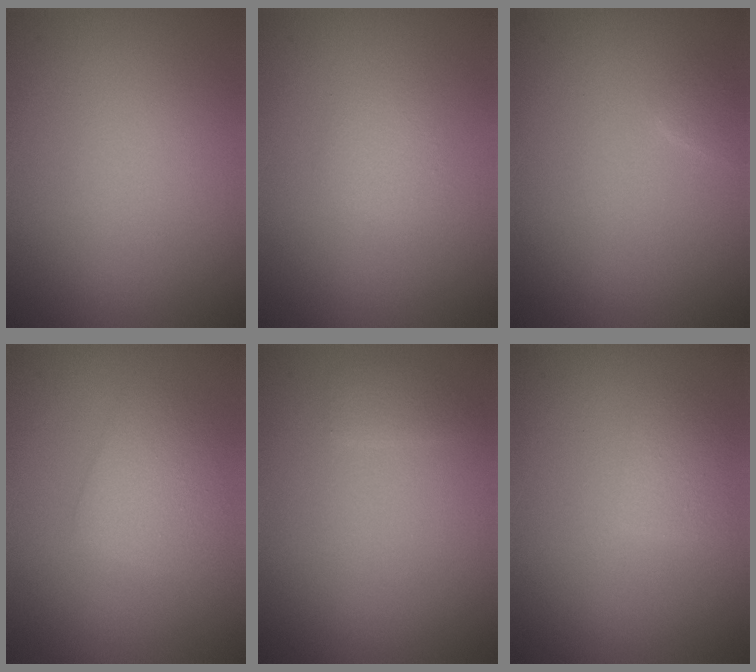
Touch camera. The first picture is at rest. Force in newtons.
{"total": 1.0, "press": 1.0, "slide": 0.0}
{"total": 0.8, "press": 0.7, "slide": 0.1}
{"total": 2.6, "press": 2.6, "slide": 0.1}
{"total": 1.0, "press": 1.0, "slide": 0.1}
{"total": 1.5, "press": 1.5, "slide": 0.1}